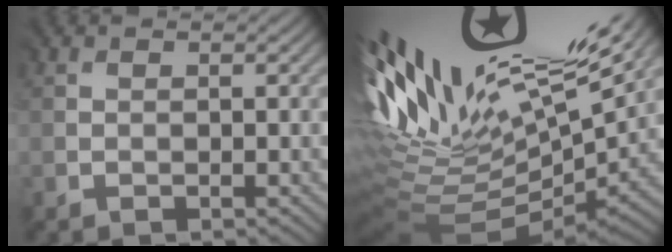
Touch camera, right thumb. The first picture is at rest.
{"total": 17.1, "force": [7.0, 5.8, 14.5], "torque": [-0.273, 0.001, 0.152]}